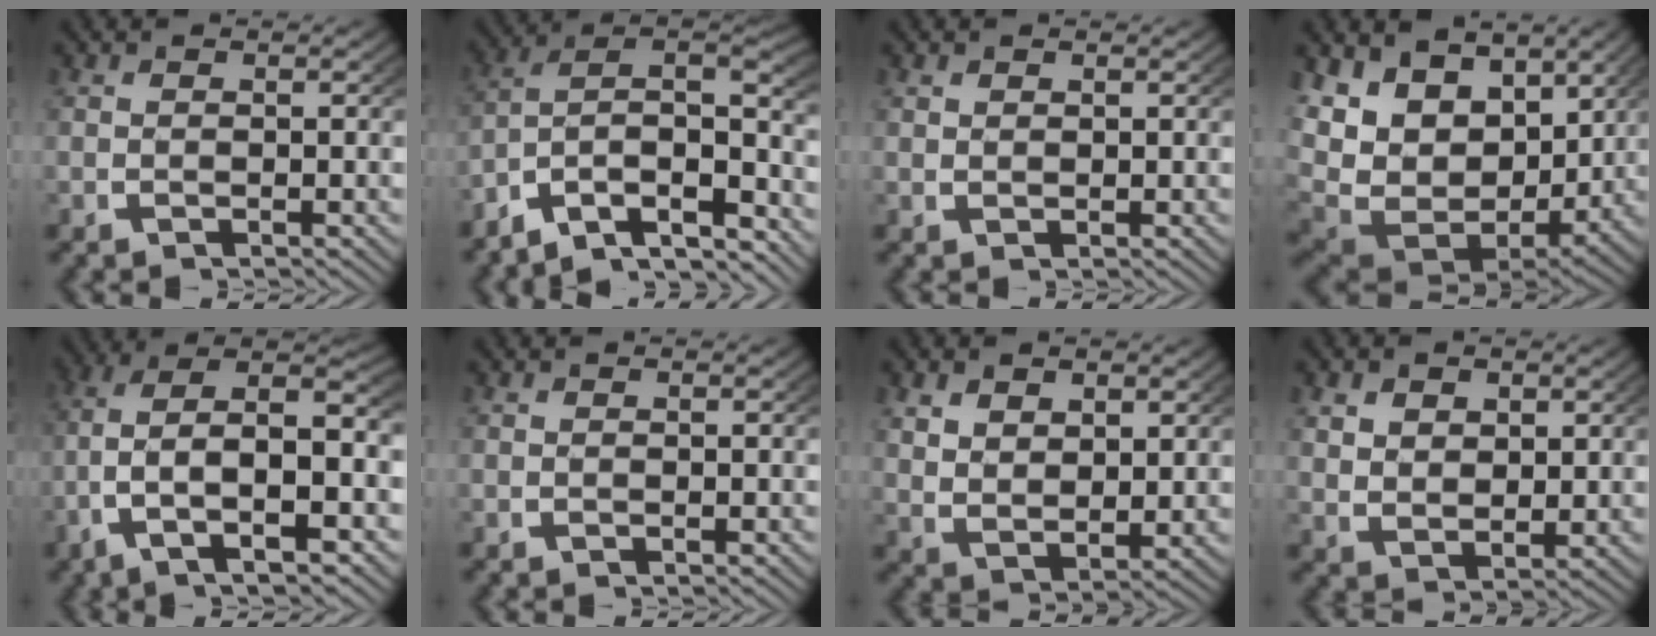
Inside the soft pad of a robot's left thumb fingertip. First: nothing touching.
{"total": 15.0, "force": [-3.5, 11.2, 9.4], "torque": [-0.185, -0.035, -0.066]}
{"total": 0.7, "force": [0.6, 0.2, 0.0], "torque": [0.003, 0.000, 0.016]}
{"total": 13.7, "force": [0.7, 10.1, 9.3], "torque": [-0.208, -0.048, 0.023]}
{"total": 11.5, "force": [-1.1, 6.8, 9.2], "torque": [-0.193, -0.039, -0.007]}
{"total": 0.0}
{"total": 3.5, "force": [1.2, 2.3, 2.3], "torque": [-0.045, -0.015, 0.036]}
{"total": 3.0, "force": [1.3, 2.2, 1.6], "torque": [-0.029, -0.012, 0.034]}